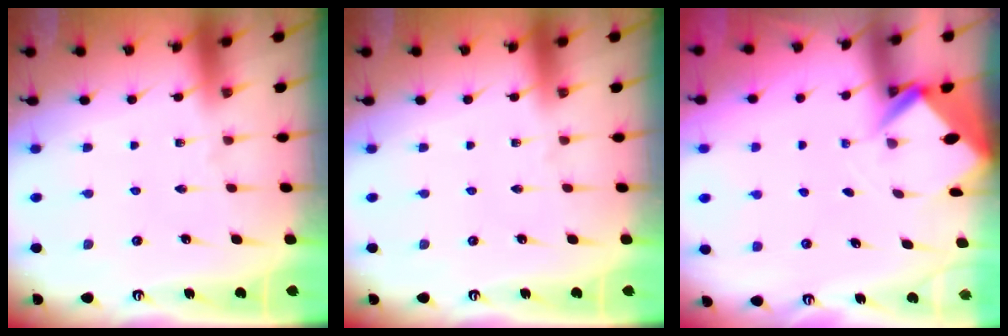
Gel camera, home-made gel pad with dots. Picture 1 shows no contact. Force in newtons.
{"total": 0.0}
{"total": 2.6, "press": 2.6, "slide": 0.1}